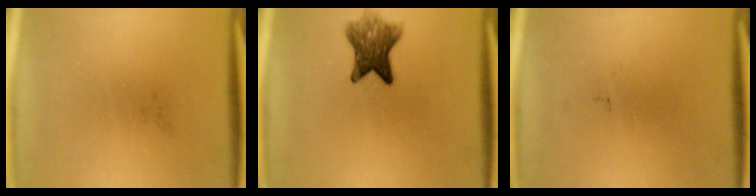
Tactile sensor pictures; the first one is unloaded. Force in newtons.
{"total": 6.5}
{"total": 0.0}